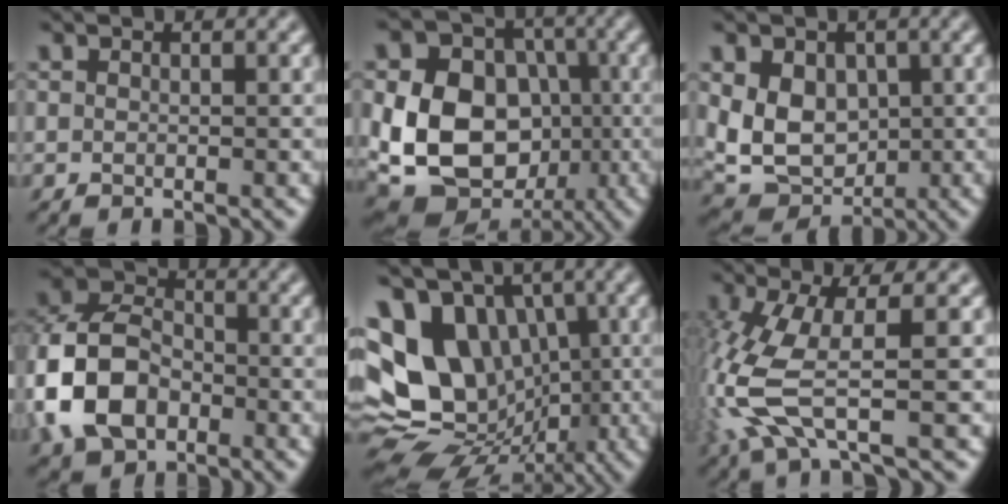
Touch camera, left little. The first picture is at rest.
{"total": 12.9, "force": [-2.1, 9.8, 8.0], "torque": [-0.138, -0.006, -0.048]}
{"total": 6.2, "force": [0.4, 4.8, 3.9], "torque": [-0.074, -0.011, 0.005]}
{"total": 9.8, "force": [-2.9, 7.1, 6.1], "torque": [-0.139, -0.003, -0.071]}
{"total": 13.6, "force": [0.7, 10.7, 8.4], "torque": [-0.149, -0.005, 0.025]}
{"total": 7.3, "force": [-1.7, 2.1, 6.8], "torque": [-0.192, -0.002, -0.037]}